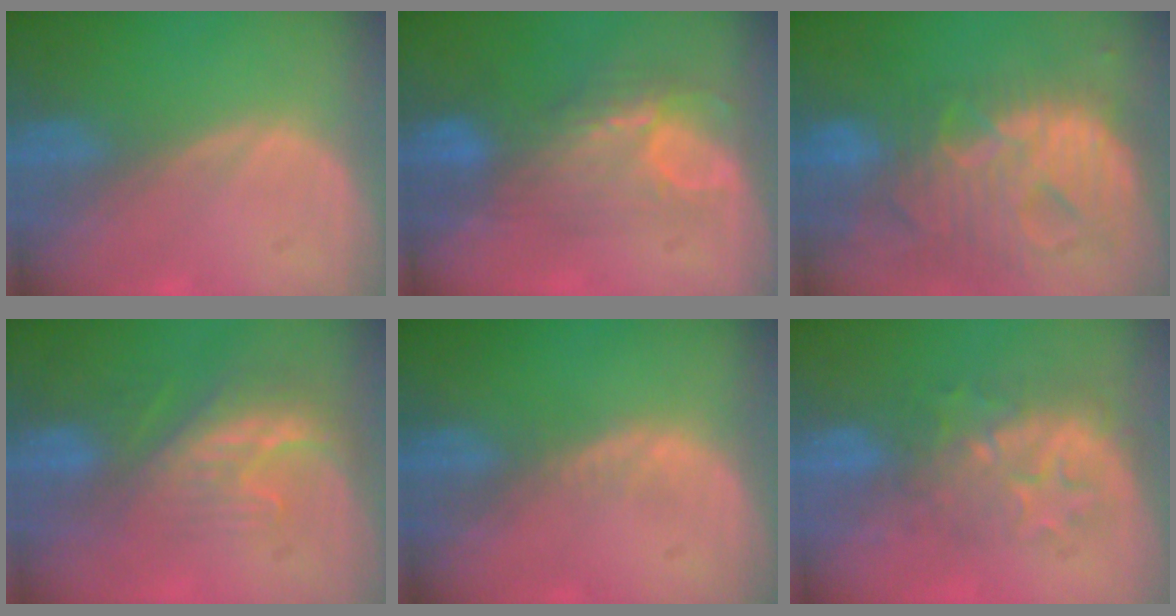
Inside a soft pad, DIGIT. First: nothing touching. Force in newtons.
{"total": 7.5, "press": 7.0, "slide": 2.7}
{"total": 13.4, "press": 11.5, "slide": 6.9}
{"total": 8.4, "press": 7.2, "slide": 4.3}
{"total": 0.8, "press": 0.7, "slide": 0.2}
{"total": 7.9, "press": 7.4, "slide": 2.7}